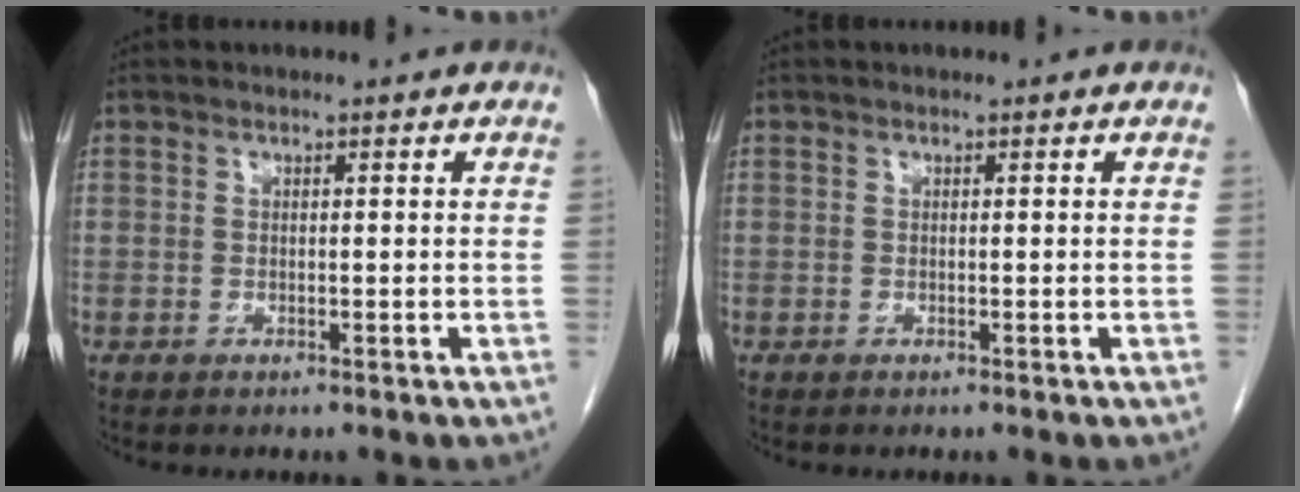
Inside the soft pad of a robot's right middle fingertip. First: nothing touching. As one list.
[{"total": 0.0}]